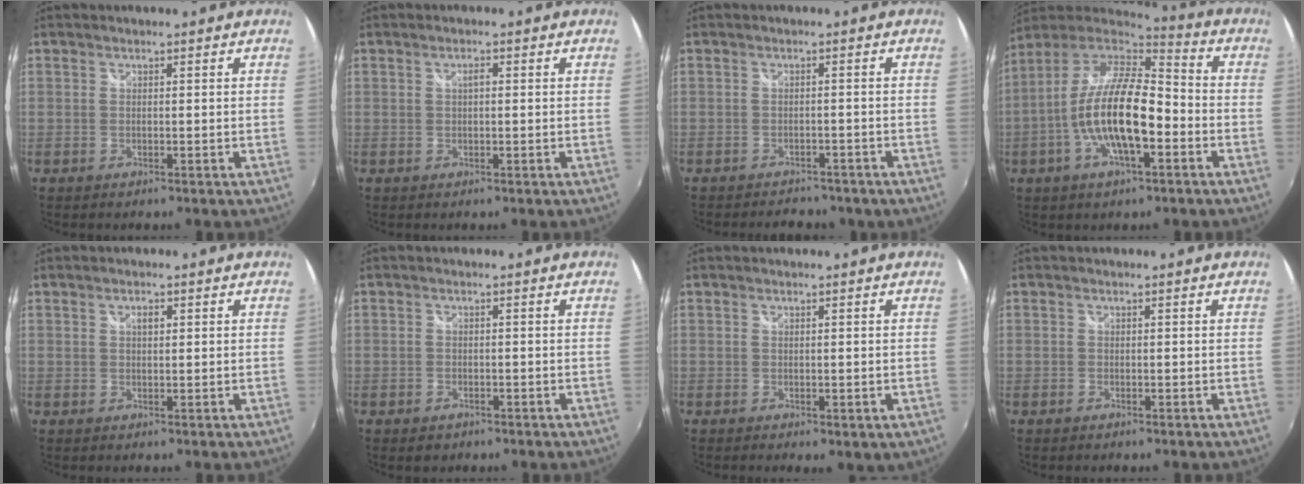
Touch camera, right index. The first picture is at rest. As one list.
[{"total": 1.1, "force": [0.2, 0.5, 1.0], "torque": [-0.017, 0.003, 0.002]}, {"total": 7.0, "force": [-5.9, 3.1, 2.2], "torque": [-0.052, -0.007, -0.075]}, {"total": 17.9, "force": [-4.4, 6.1, 16.2], "torque": [-0.306, -0.003, -0.086]}, {"total": 1.3, "force": [0.5, 0.7, 1.0], "torque": [-0.015, 0.003, 0.008]}, {"total": 2.2, "force": [-1.3, 1.6, 0.7], "torque": [-0.017, -0.003, -0.019]}, {"total": 2.3, "force": [-0.5, 0.8, 2.1], "torque": [-0.028, -0.010, -0.005]}, {"total": 0.5, "force": [-0.4, 0.3, 0.1], "torque": [-0.003, -0.004, -0.010]}]